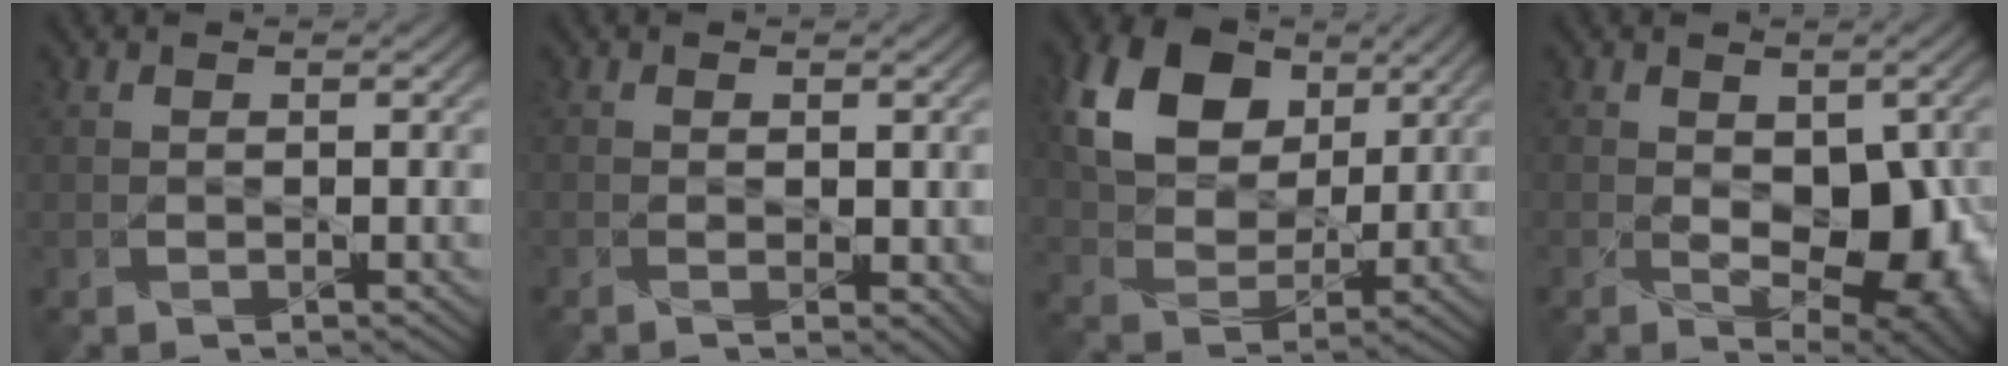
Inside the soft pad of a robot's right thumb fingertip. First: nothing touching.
{"total": 1.0, "force": [0.0, 0.2, 1.0], "torque": [-0.010, 0.000, -0.001]}
{"total": 12.4, "force": [5.3, 8.5, 7.3], "torque": [-0.174, 0.027, 0.093]}
{"total": 9.8, "force": [-1.5, 5.4, 8.1], "torque": [-0.118, -0.025, -0.013]}